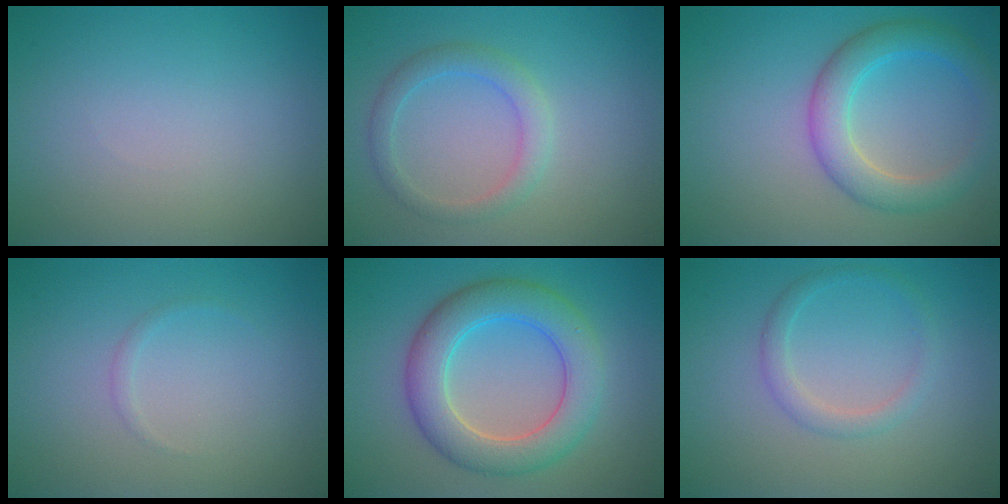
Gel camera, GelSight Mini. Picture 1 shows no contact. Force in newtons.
{"total": 2.4, "press": 2.4, "slide": 0.1}
{"total": 4.5, "press": 4.4, "slide": 0.3}
{"total": 0.6, "press": 0.6, "slide": 0.0}
{"total": 6.5, "press": 6.5, "slide": 0.3}
{"total": 1.7, "press": 1.7, "slide": 0.0}